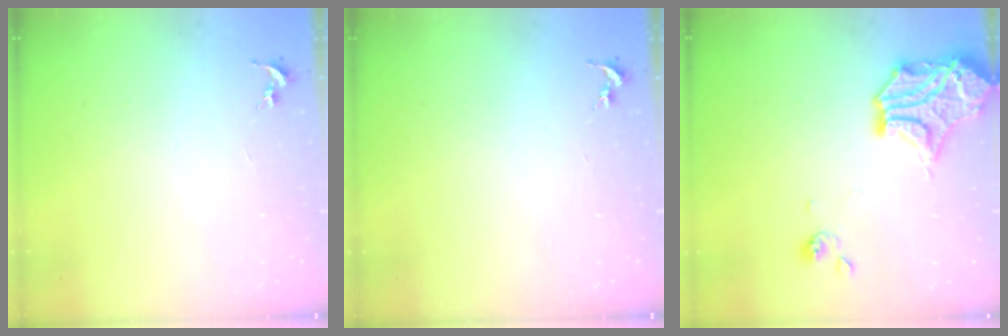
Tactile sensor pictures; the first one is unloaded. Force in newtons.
{"total": 0.0}
{"total": 16.4, "press": 16.1, "slide": 3.1}